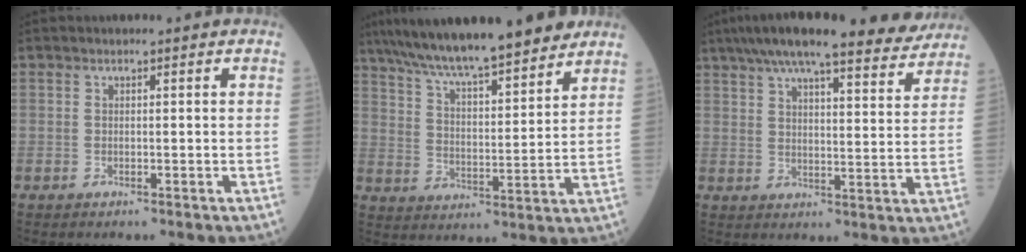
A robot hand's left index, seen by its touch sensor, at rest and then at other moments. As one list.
[{"total": 19.8, "force": [16.7, 2.5, 10.5], "torque": [-0.177, 0.021, 0.260]}, {"total": 21.7, "force": [18.5, 3.4, 10.9], "torque": [-0.174, 0.025, 0.244]}]